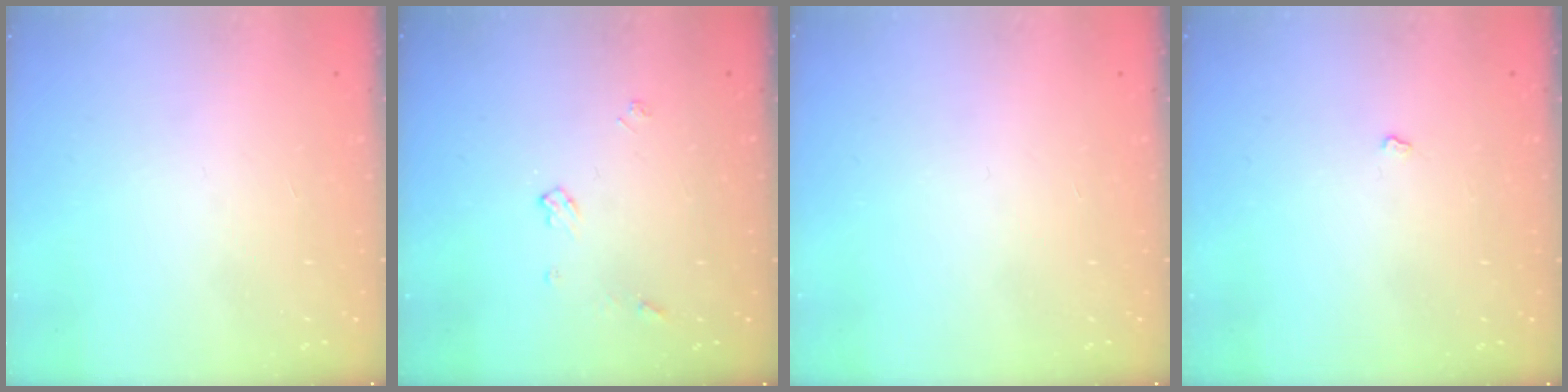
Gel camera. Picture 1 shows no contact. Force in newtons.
{"total": 4.9, "press": 4.9, "slide": 0.8}
{"total": 0.0}
{"total": 1.8, "press": 1.8, "slide": 0.4}